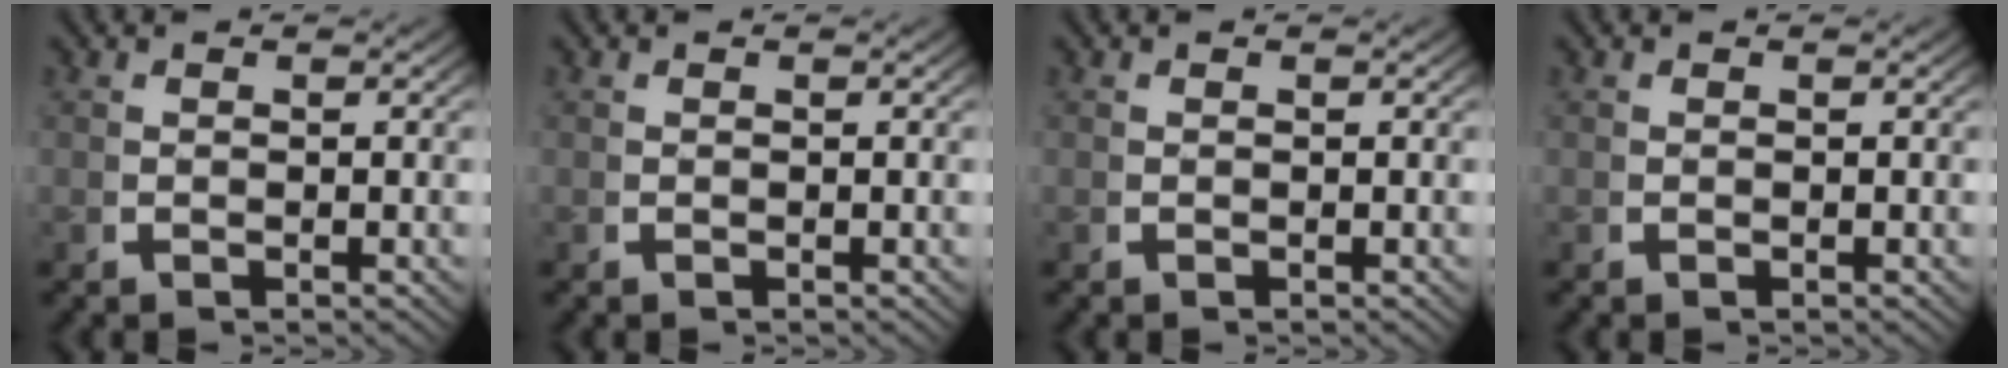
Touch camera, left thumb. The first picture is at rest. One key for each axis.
{"total": 0.0}
{"total": 0.0}
{"total": 0.0}